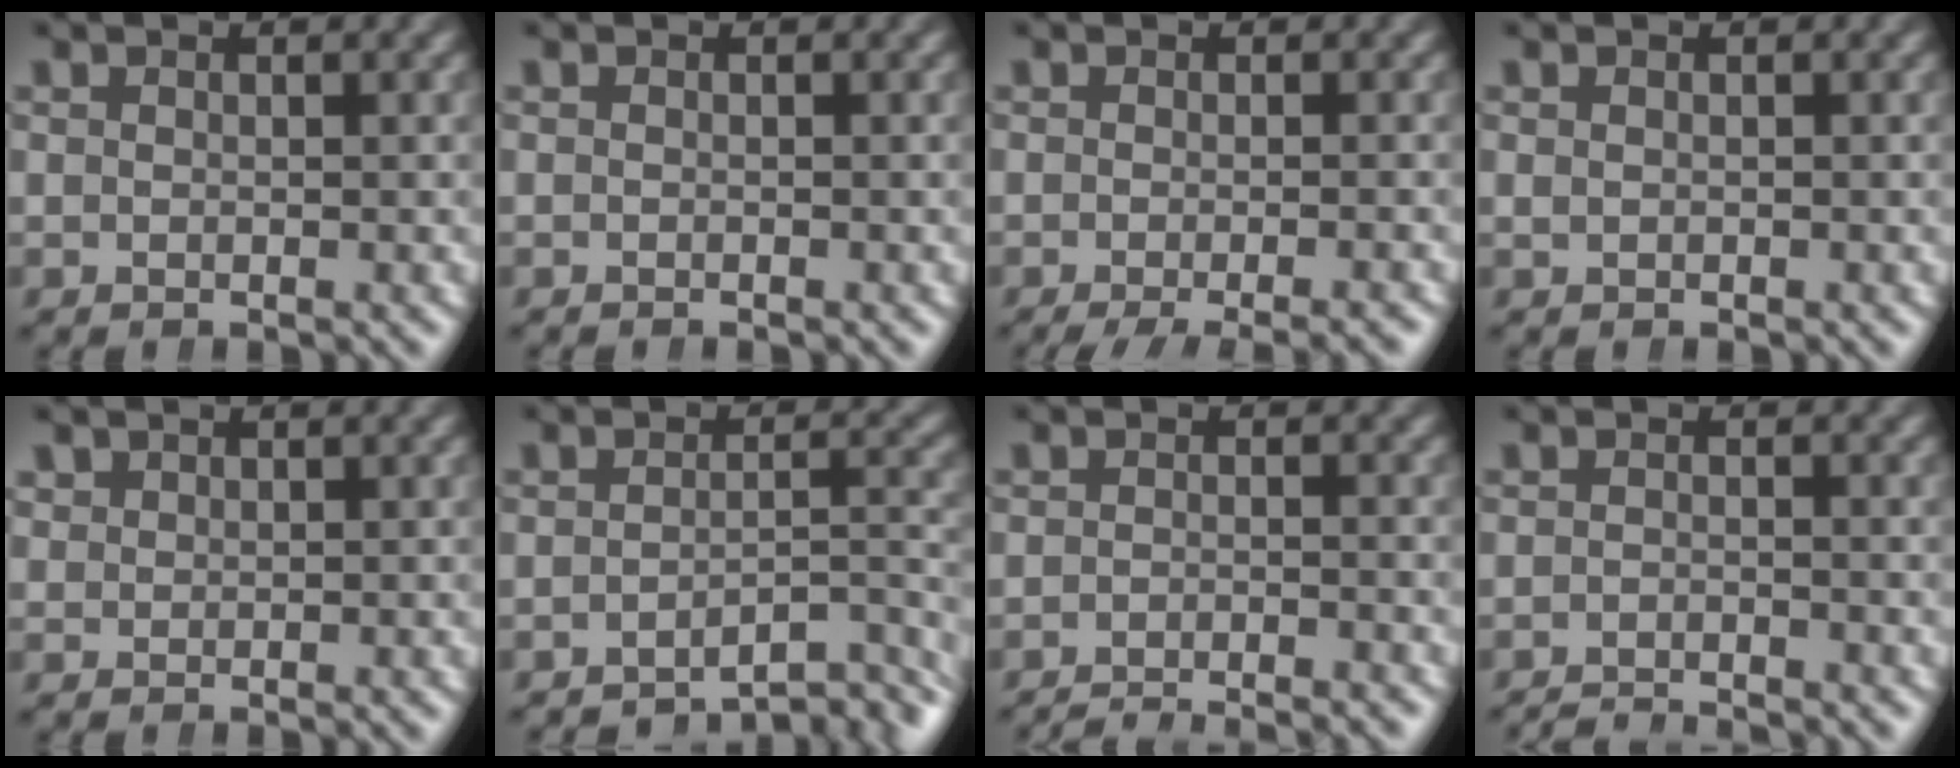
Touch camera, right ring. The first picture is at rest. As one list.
[{"total": 0.5, "force": [-0.4, 0.3, 0.0], "torque": [-0.004, 0.001, -0.011]}, {"total": 5.6, "force": [-4.8, 1.8, 2.3], "torque": [-0.034, -0.007, -0.069]}, {"total": 0.0}, {"total": 1.1, "force": [0.8, 0.7, 0.0], "torque": [0.002, 0.000, 0.020]}, {"total": 6.5, "force": [-5.5, 1.7, 3.0], "torque": [-0.022, -0.009, -0.086]}, {"total": 5.5, "force": [-5.4, 0.9, 0.6], "torque": [0.003, -0.012, -0.087]}, {"total": 3.8, "force": [-3.8, 0.5, 0.0], "torque": [0.003, -0.011, -0.064]}]